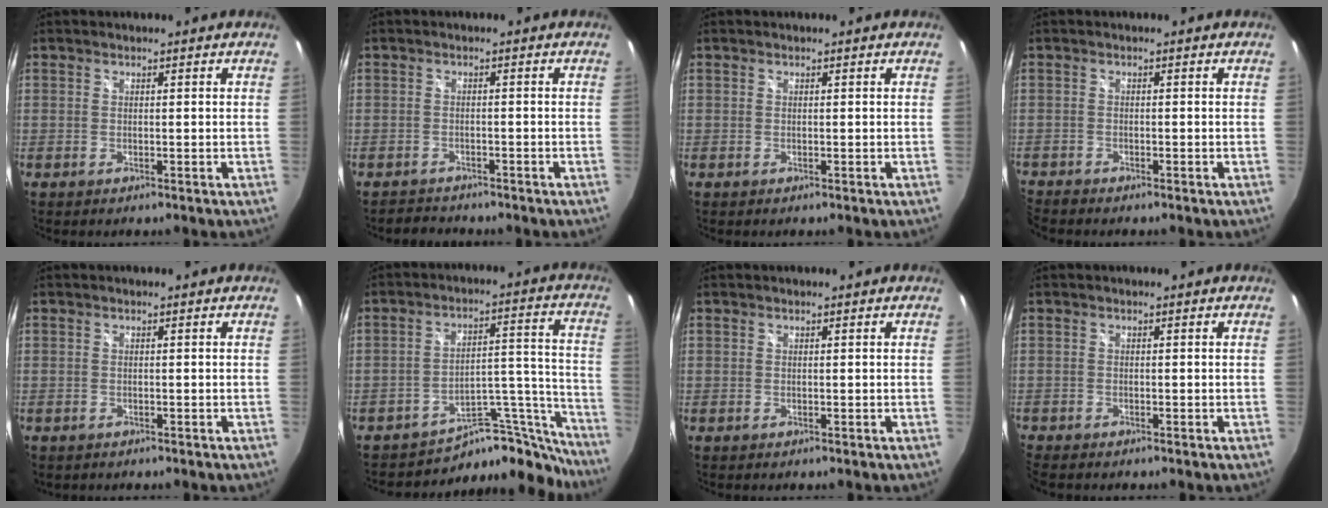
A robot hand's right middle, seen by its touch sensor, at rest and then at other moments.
{"total": 2.8, "force": [-2.6, 0.9, 0.0], "torque": [-0.009, 0.002, -0.046]}
{"total": 0.0}
{"total": 2.3, "force": [-2.3, 0.2, 0.1], "torque": [-0.012, -0.014, -0.051]}
{"total": 0.7, "force": [-0.5, 0.5, 0.1], "torque": [-0.005, -0.003, -0.007]}
{"total": 17.3, "force": [-15.8, 5.5, 4.4], "torque": [-0.045, 0.056, -0.224]}
{"total": 0.0}
{"total": 2.0, "force": [-1.9, 0.4, 0.5], "torque": [-0.017, -0.013, -0.040]}